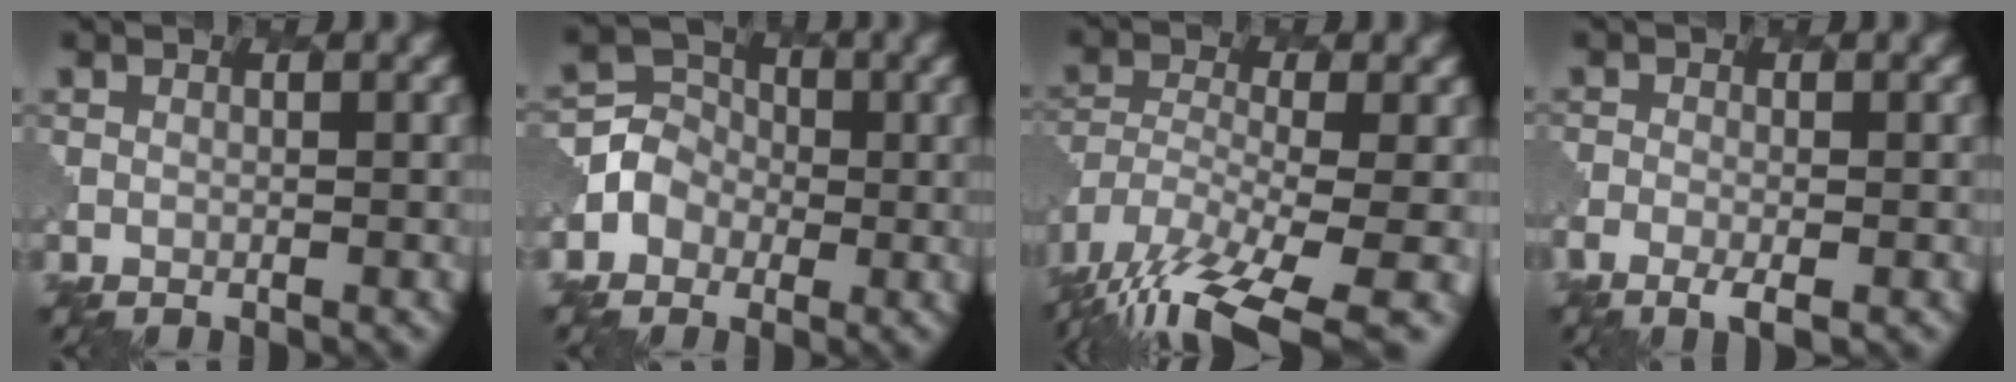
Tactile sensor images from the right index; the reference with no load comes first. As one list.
[{"total": 2.9, "force": [-0.8, 2.8, 0.5], "torque": [-0.005, 0.006, -0.021]}, {"total": 13.4, "force": [-9.2, 4.6, 8.6], "torque": [-0.194, -0.037, -0.131]}, {"total": 2.5, "force": [-1.6, 0.7, 1.7], "torque": [-0.037, -0.008, -0.029]}]